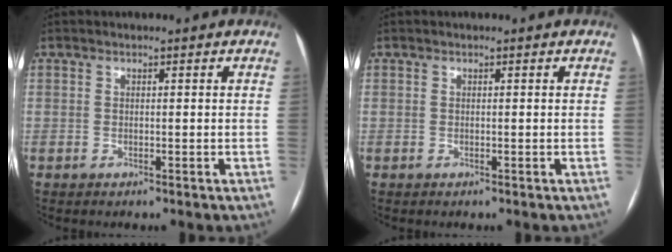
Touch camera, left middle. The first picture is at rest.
{"total": 0.0}